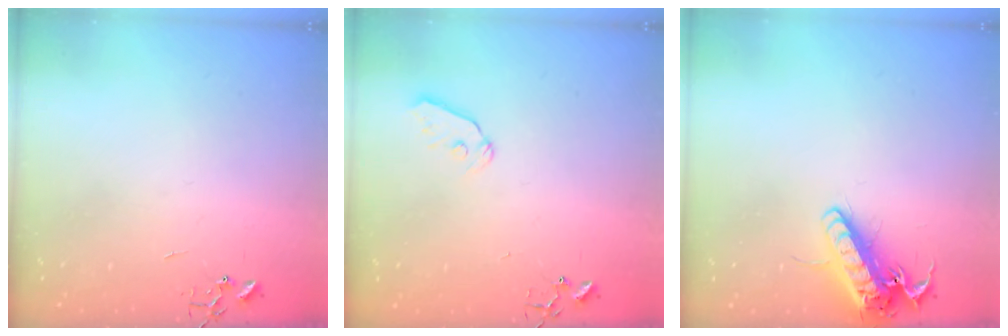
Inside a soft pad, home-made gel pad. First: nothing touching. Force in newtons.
{"total": 6.7, "press": 6.7, "slide": 0.8}
{"total": 15.0, "press": 14.7, "slide": 2.8}